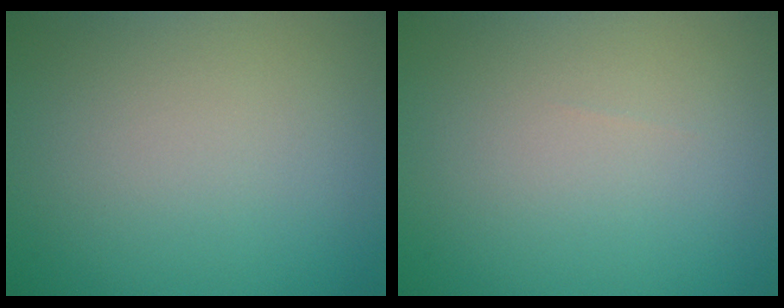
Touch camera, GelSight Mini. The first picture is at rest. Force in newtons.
{"total": 0.0}